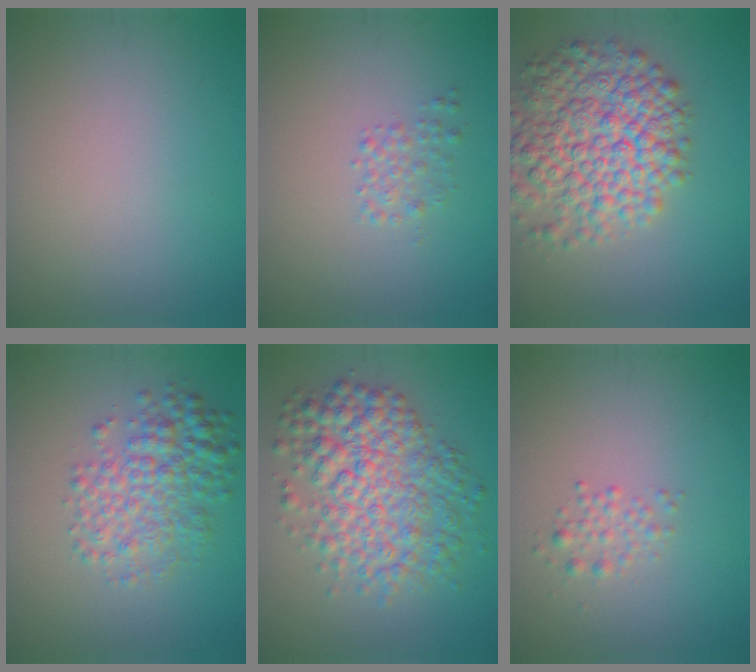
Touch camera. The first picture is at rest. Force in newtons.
{"total": 1.4, "press": 1.4, "slide": 0.1}
{"total": 9.0, "press": 9.0, "slide": 0.4}
{"total": 4.8, "press": 4.8, "slide": 0.1}
{"total": 7.4, "press": 7.4, "slide": 0.0}
{"total": 1.4, "press": 1.4, "slide": 0.0}